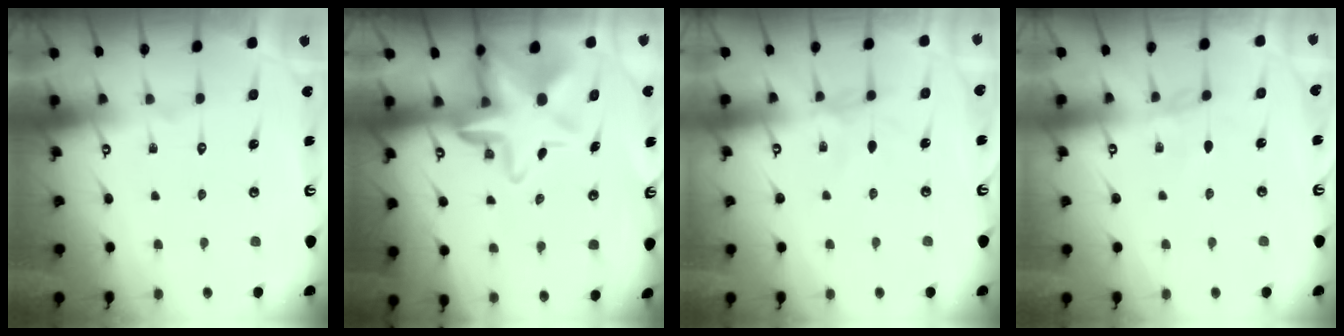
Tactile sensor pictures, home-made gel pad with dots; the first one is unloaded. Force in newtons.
{"total": 11.1, "press": 11.0, "slide": 1.8}
{"total": 2.7, "press": 2.7, "slide": 0.4}
{"total": 2.5, "press": 2.5, "slide": 0.4}